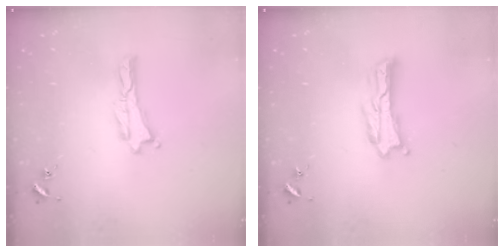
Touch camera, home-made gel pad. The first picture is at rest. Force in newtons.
{"total": 1.0, "press": 1.0, "slide": 0.2}